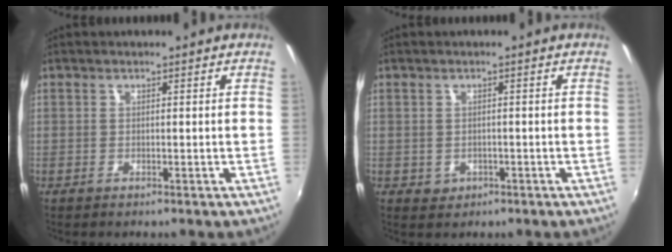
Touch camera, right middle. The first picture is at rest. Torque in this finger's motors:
{"motor_torque": [0.31, -0.18, -0.03, 0.01]}